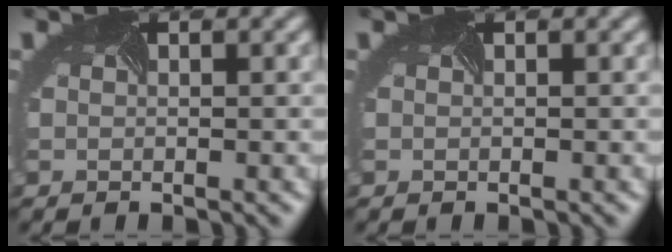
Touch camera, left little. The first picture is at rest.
{"total": 0.0}